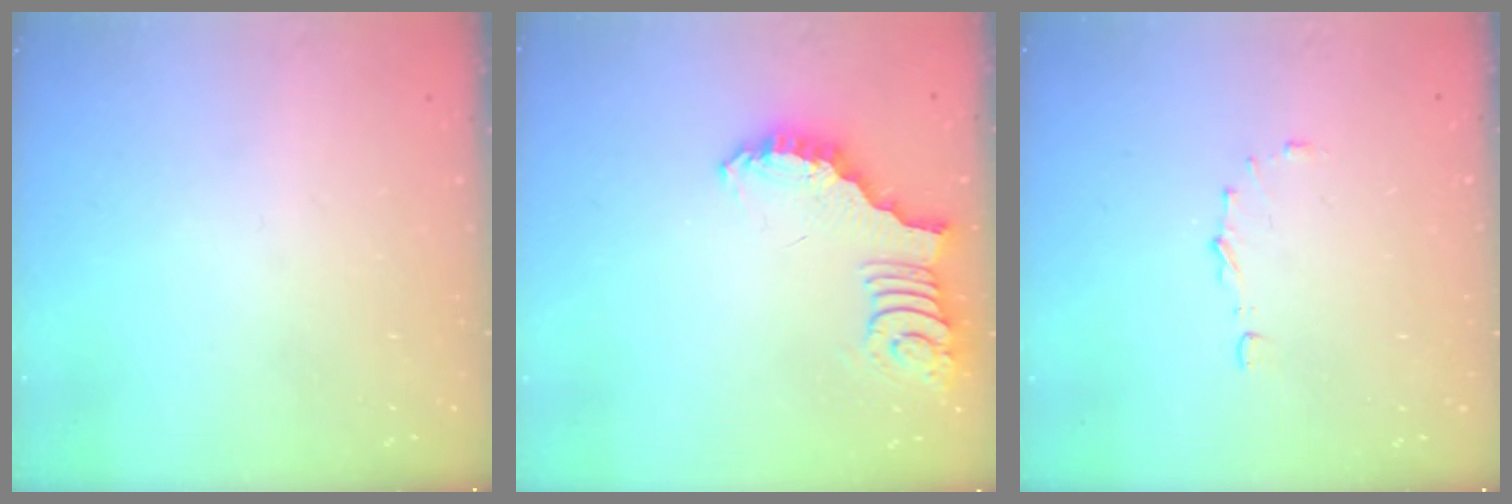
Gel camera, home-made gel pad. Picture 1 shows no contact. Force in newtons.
{"total": 2.7, "press": 2.7, "slide": 0.5}
{"total": 4.6, "press": 4.5, "slide": 0.6}